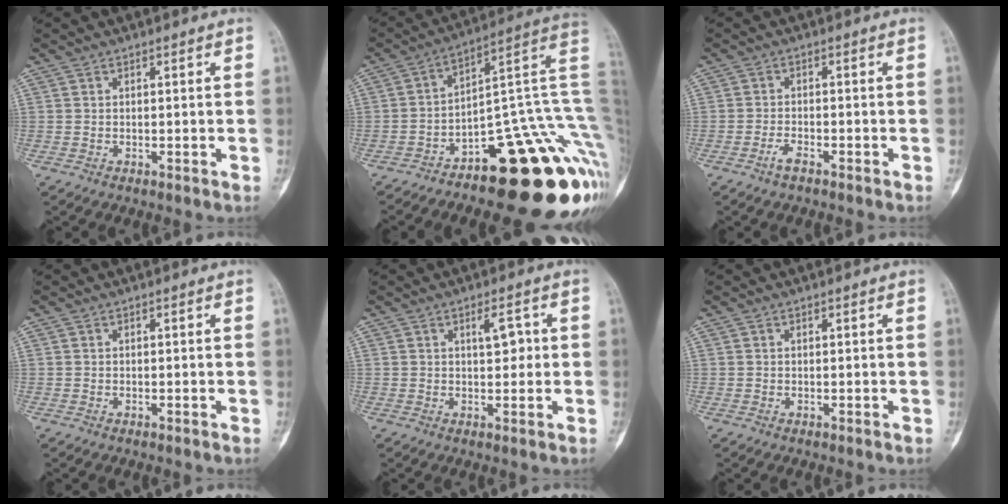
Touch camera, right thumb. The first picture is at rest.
{"total": 23.5, "force": [-8.7, 8.7, 20.1], "torque": [-0.132, 0.125, -0.113]}
{"total": 2.1, "force": [-1.5, 0.7, 1.2], "torque": [-0.030, 0.010, -0.033]}
{"total": 0.0}
{"total": 3.8, "force": [0.9, 1.7, 3.2], "torque": [-0.039, -0.001, 0.012]}
{"total": 0.0}